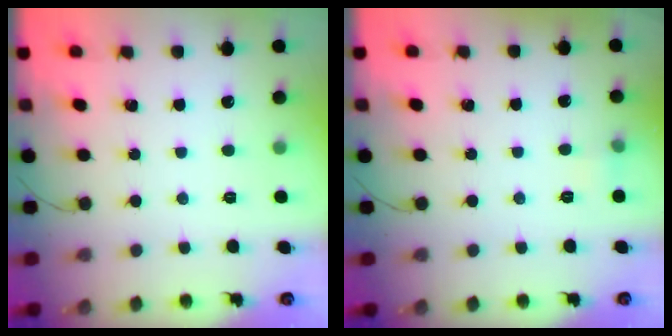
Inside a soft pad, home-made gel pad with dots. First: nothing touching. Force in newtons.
{"total": 3.7, "press": 3.3, "slide": 1.5}